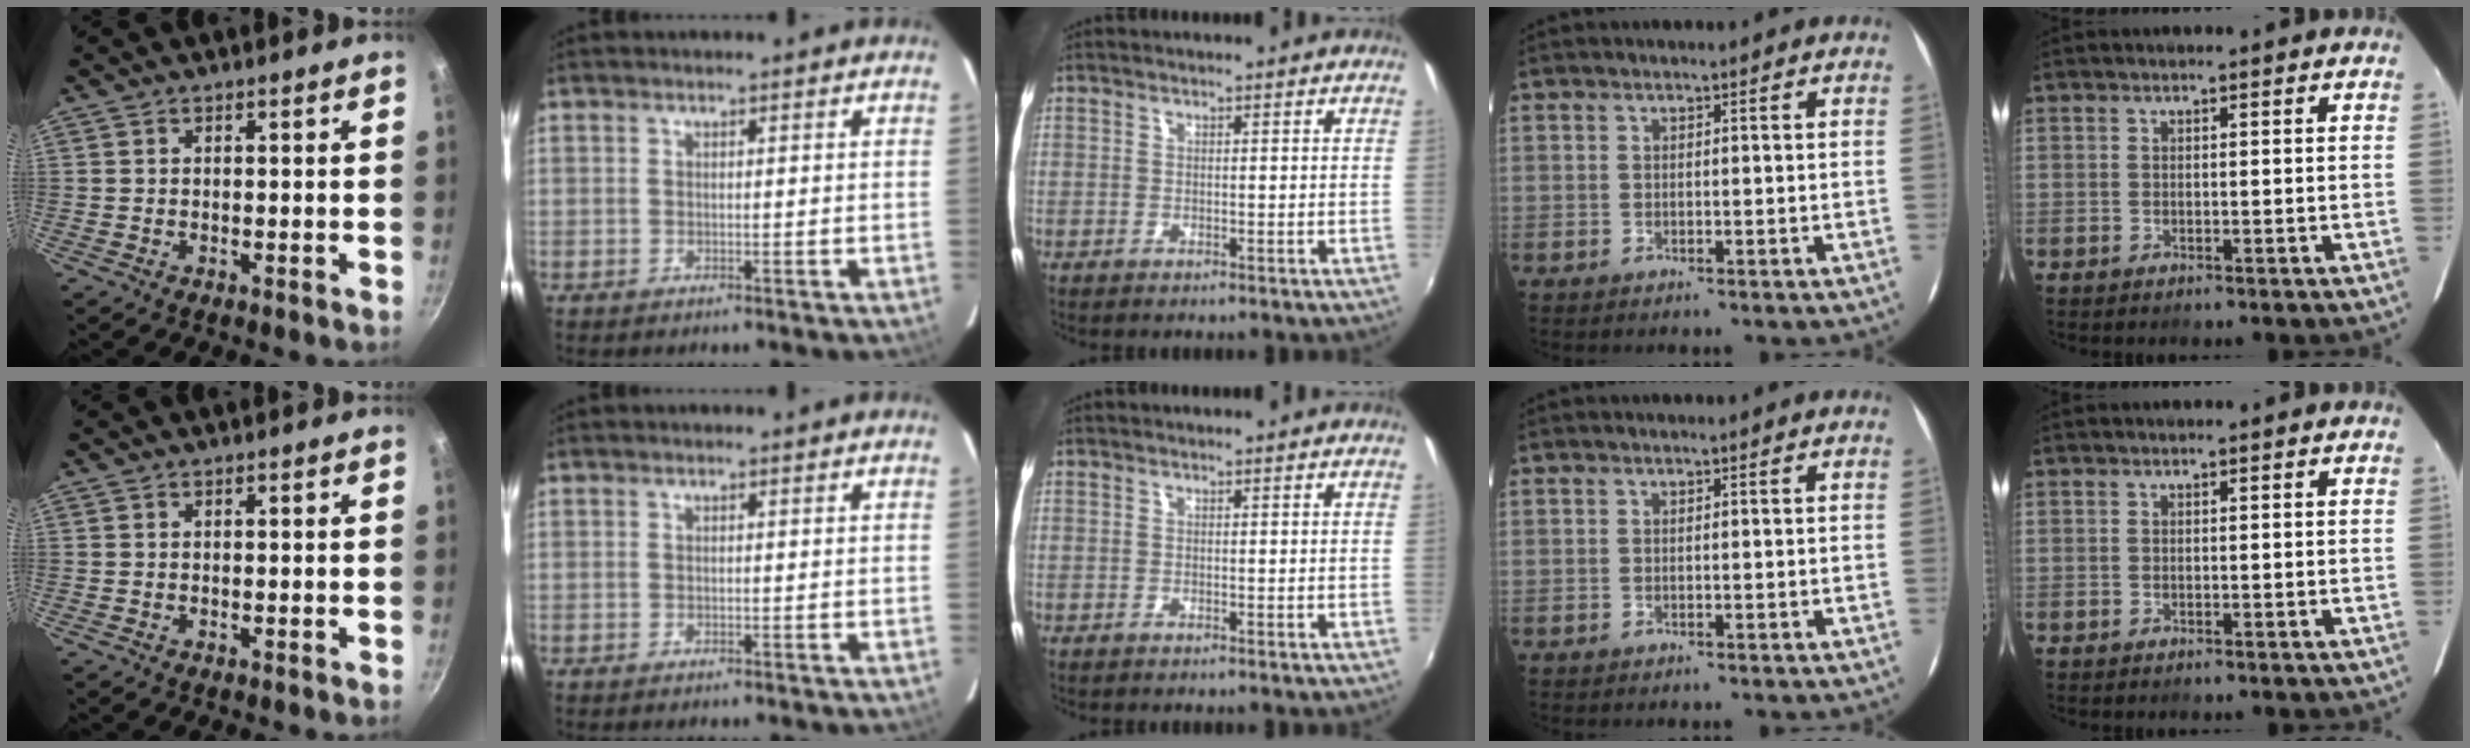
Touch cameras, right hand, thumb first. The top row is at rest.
{}